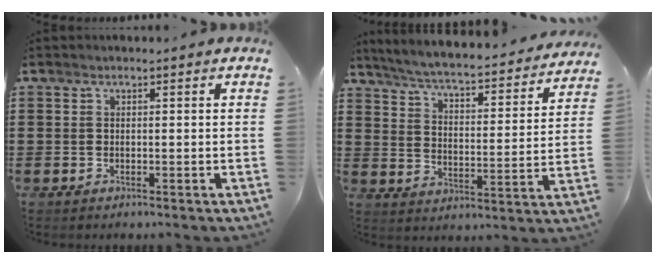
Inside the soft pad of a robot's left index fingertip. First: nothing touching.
{"total": 4.7, "force": [4.4, -0.3, 1.5], "torque": [-0.052, -0.040, 0.067]}